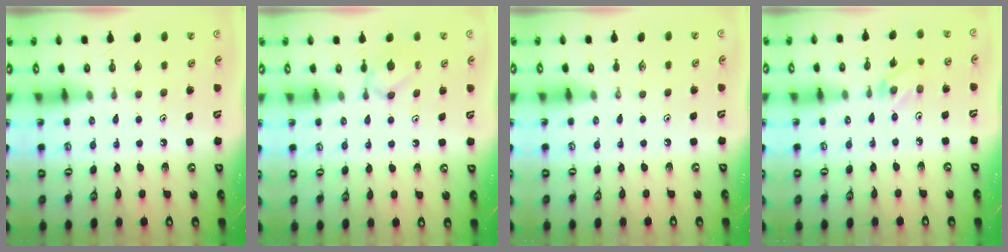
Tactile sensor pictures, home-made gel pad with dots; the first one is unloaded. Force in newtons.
{"total": 4.6, "press": 4.5, "slide": 0.6}
{"total": 0.0}
{"total": 2.6, "press": 2.6, "slide": 0.4}